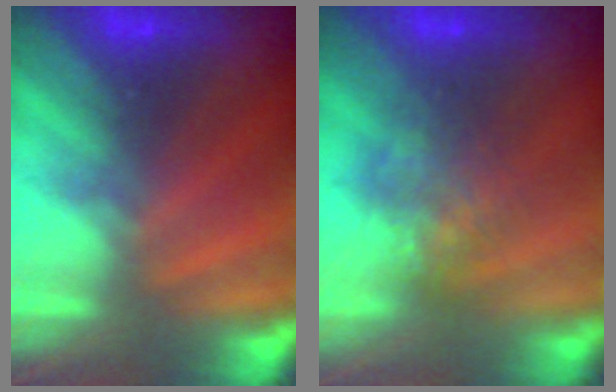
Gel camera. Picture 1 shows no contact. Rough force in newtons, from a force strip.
{"total": 4.8}